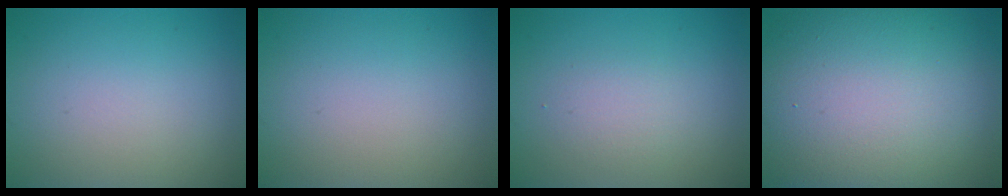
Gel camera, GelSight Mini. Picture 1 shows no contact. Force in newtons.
{"total": 0.0}
{"total": 1.7, "press": 1.7, "slide": 0.1}
{"total": 17.6, "press": 17.5, "slide": 0.9}